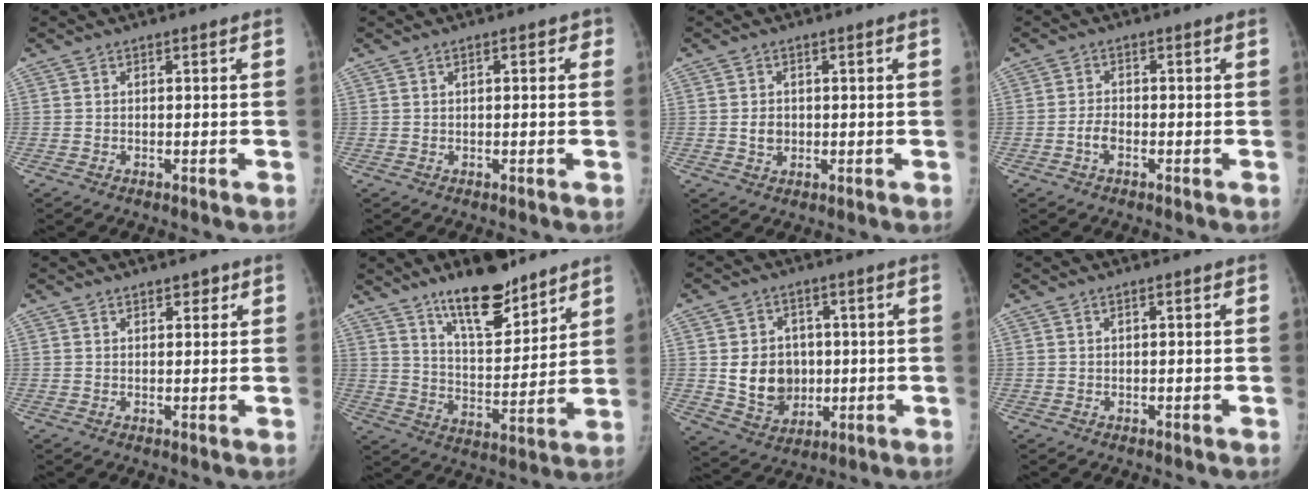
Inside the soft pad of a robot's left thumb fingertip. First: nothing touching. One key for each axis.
{"total": 2.1, "fx": 0.8, "fy": 1.1, "fz": 1.6, "tx": -0.011, "ty": 0.003, "tz": 0.006}
{"total": 2.6, "fx": 0.0, "fy": 2.1, "fz": 1.5, "tx": -0.017, "ty": 0.001, "tz": 0.004}
{"total": 2.4, "fx": -1.1, "fy": 1.3, "fz": 1.7, "tx": -0.033, "ty": 0.010, "tz": -0.022}
{"total": 2.1, "fx": 1.5, "fy": 1.1, "fz": 1.0, "tx": 0.001, "ty": -0.007, "tz": 0.019}
{"total": 15.3, "fx": 11.2, "fy": 5.3, "fz": 9.0, "tx": -0.112, "ty": -0.078, "tz": 0.192}
{"total": 10.5, "fx": 0.3, "fy": 8.8, "fz": 5.7, "tx": -0.057, "ty": -0.006, "tz": 0.022}
{"total": 0.7, "fx": 0.3, "fy": 0.1, "fz": 0.6, "tx": -0.010, "ty": 0.001, "tz": 0.005}